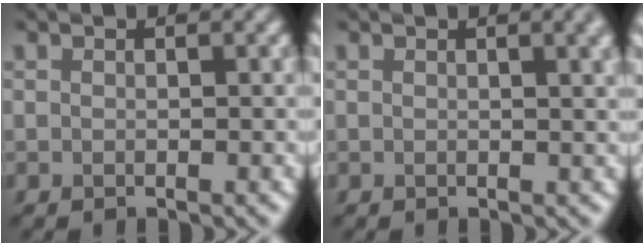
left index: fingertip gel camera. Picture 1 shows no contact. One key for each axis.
{"total": 2.7, "fx": 1.2, "fy": 1.0, "fz": 2.3, "tx": -0.015, "ty": 0.007, "tz": 0.013}